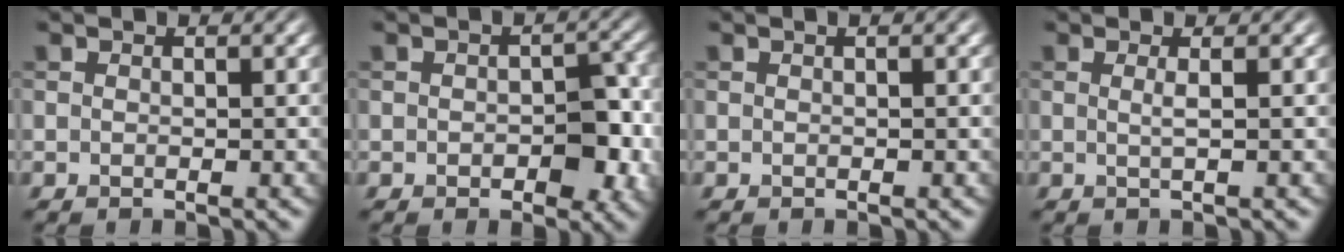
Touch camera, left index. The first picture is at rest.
{"total": 4.7, "force": [-0.8, 2.9, 3.6], "torque": [-0.038, -0.005, -0.012]}
{"total": 0.8, "force": [0.3, 0.2, 0.7], "torque": [-0.010, 0.010, 0.002]}
{"total": 1.3, "force": [0.2, 0.4, 1.3], "torque": [-0.018, 0.002, -0.004]}